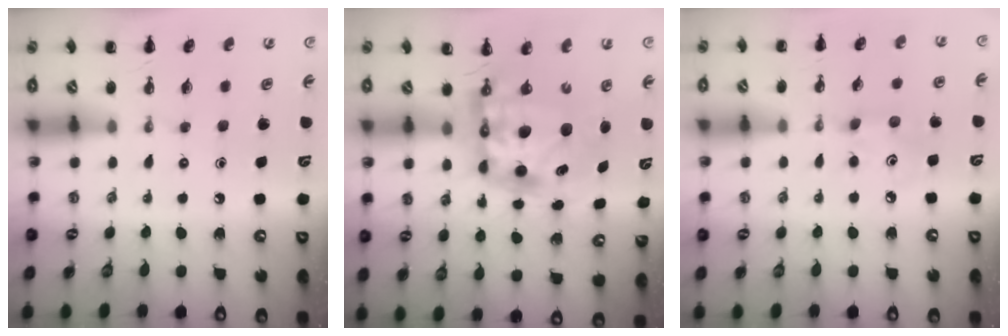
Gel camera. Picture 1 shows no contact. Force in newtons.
{"total": 11.7, "press": 11.3, "slide": 2.9}
{"total": 4.2, "press": 4.1, "slide": 0.8}